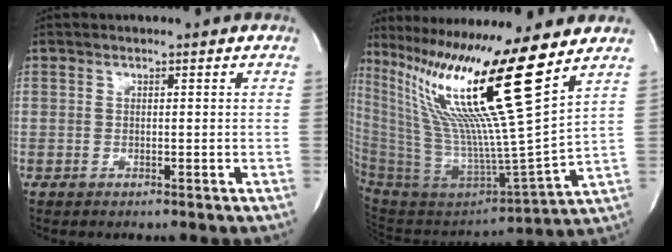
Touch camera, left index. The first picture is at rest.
{"total": 25.2, "force": [15.3, -1.6, 20.0], "torque": [-0.389, -0.029, 0.274]}